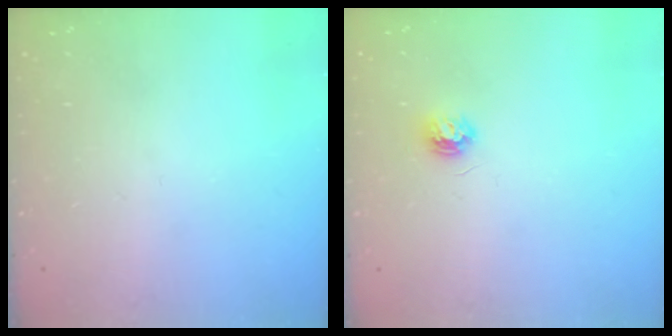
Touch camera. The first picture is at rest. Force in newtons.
{"total": 3.7, "press": 3.7, "slide": 0.4}